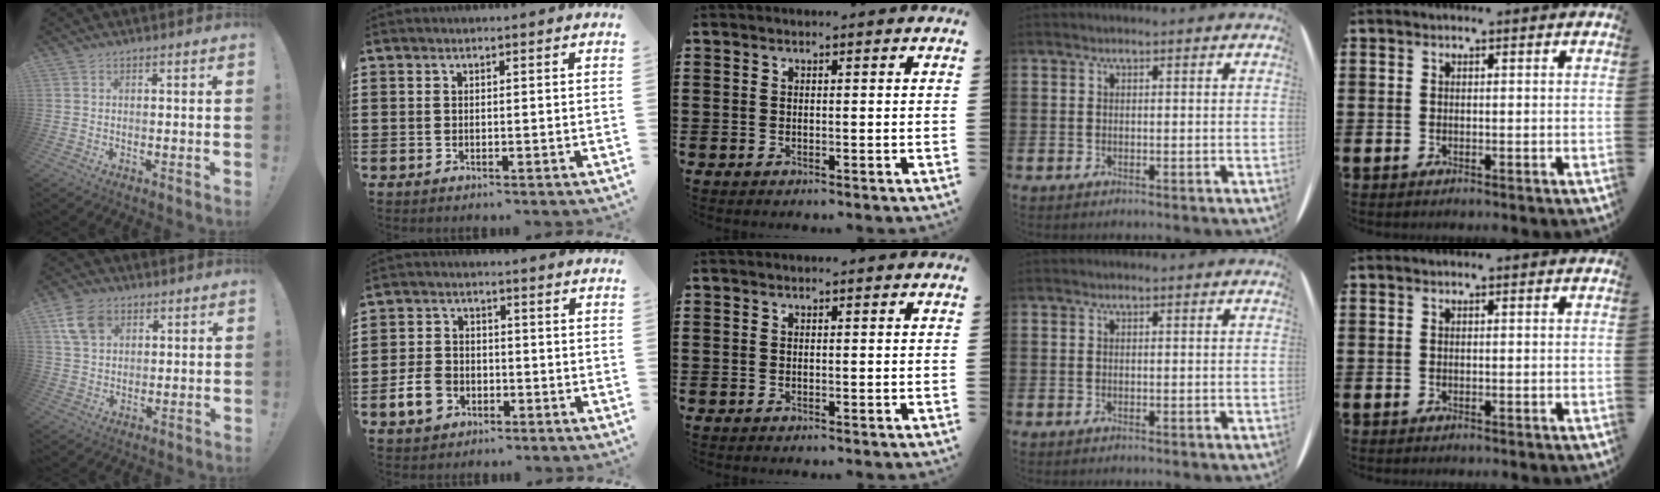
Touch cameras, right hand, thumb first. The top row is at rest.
{"thumb": {"total": 10.1, "force": [4.8, 7.3, 5.1], "torque": [-0.090, -0.010, 0.094]}, "index": {"total": 5.6, "force": [-2.4, 4.1, 3.1], "torque": [-0.085, -0.002, -0.050]}}